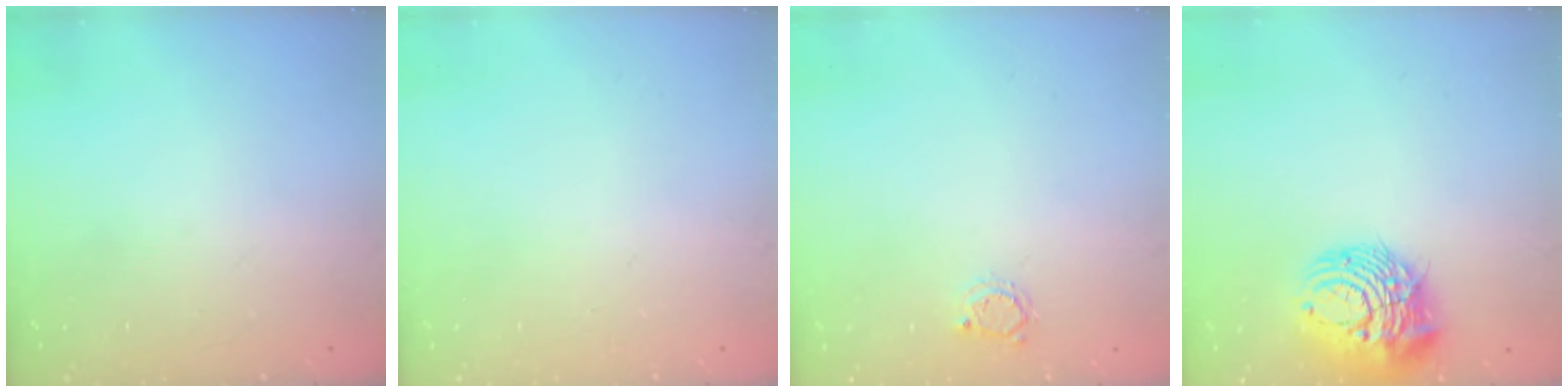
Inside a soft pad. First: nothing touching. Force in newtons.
{"total": 0.0}
{"total": 2.8, "press": 2.7, "slide": 0.4}
{"total": 13.8, "press": 13.7, "slide": 1.5}